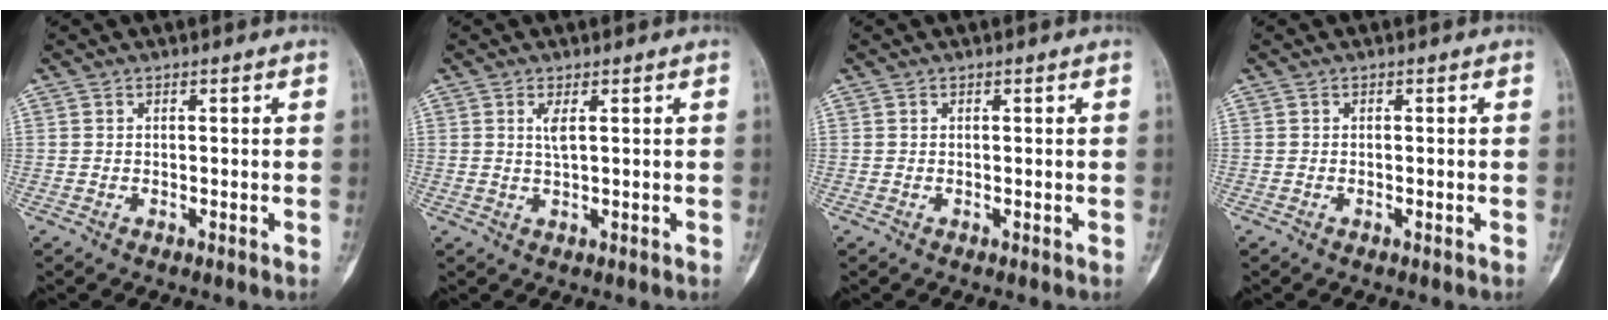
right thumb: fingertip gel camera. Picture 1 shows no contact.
{"total": 2.0, "force": [0.7, 0.3, 1.9], "torque": [-0.047, -0.004, 0.018]}
{"total": 0.0}
{"total": 0.0}